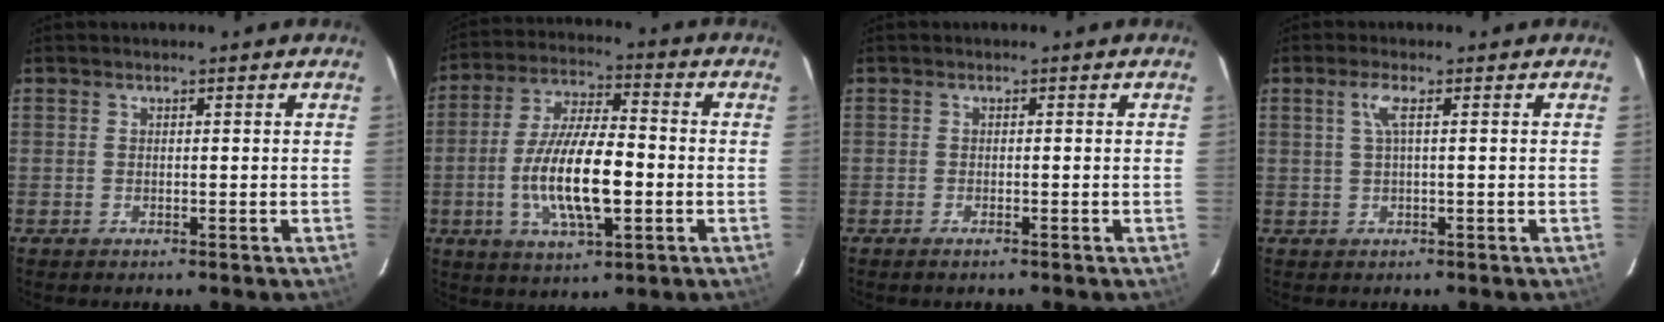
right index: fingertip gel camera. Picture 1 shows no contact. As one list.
[{"total": 14.8, "force": [-3.2, 4.5, 13.7], "torque": [-0.272, -0.005, -0.056]}, {"total": 0.8, "force": [-0.7, 0.1, 0.3], "torque": [-0.007, -0.002, -0.014]}, {"total": 2.3, "force": [0.5, -0.3, 2.2], "torque": [-0.042, 0.002, 0.010]}]